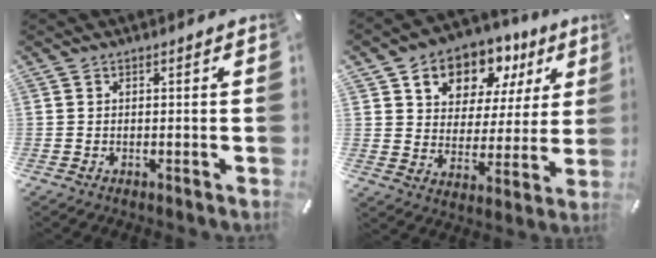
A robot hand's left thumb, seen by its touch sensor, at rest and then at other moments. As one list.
[{"total": 11.5, "force": [6.9, 8.6, 3.4], "torque": [-0.057, -0.050, 0.127]}]